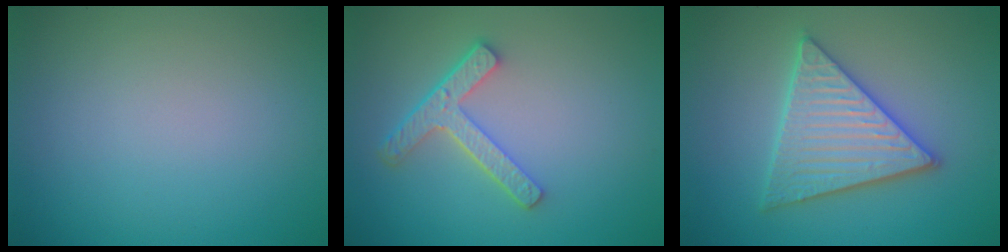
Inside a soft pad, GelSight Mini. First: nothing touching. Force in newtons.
{"total": 3.9, "press": 3.0, "slide": 2.5}
{"total": 5.6, "press": 5.6, "slide": 0.5}